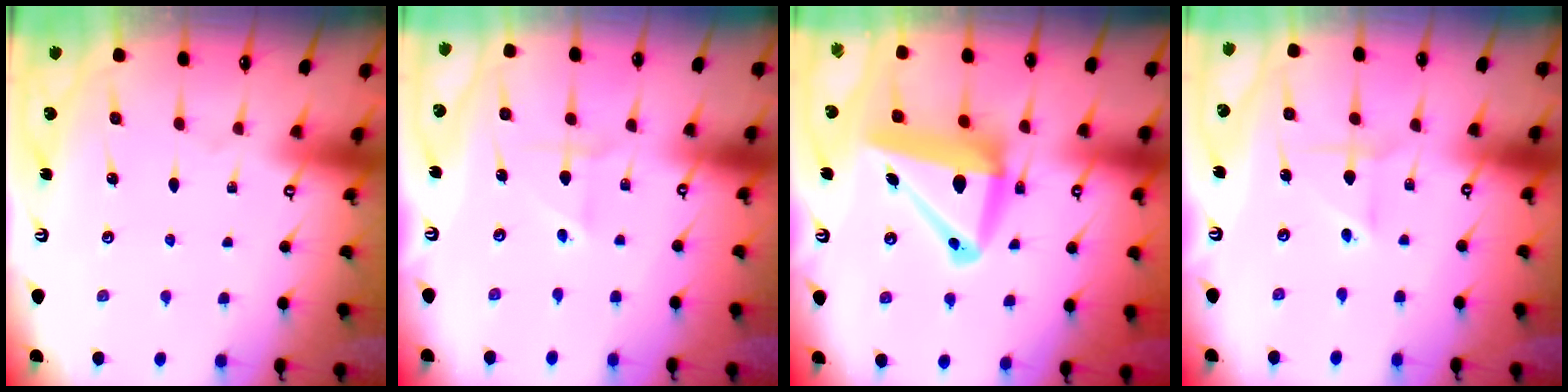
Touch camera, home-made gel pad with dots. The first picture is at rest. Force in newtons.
{"total": 1.6, "press": 1.4, "slide": 0.9}
{"total": 14.0, "press": 13.6, "slide": 3.2}
{"total": 2.3, "press": 2.1, "slide": 0.9}